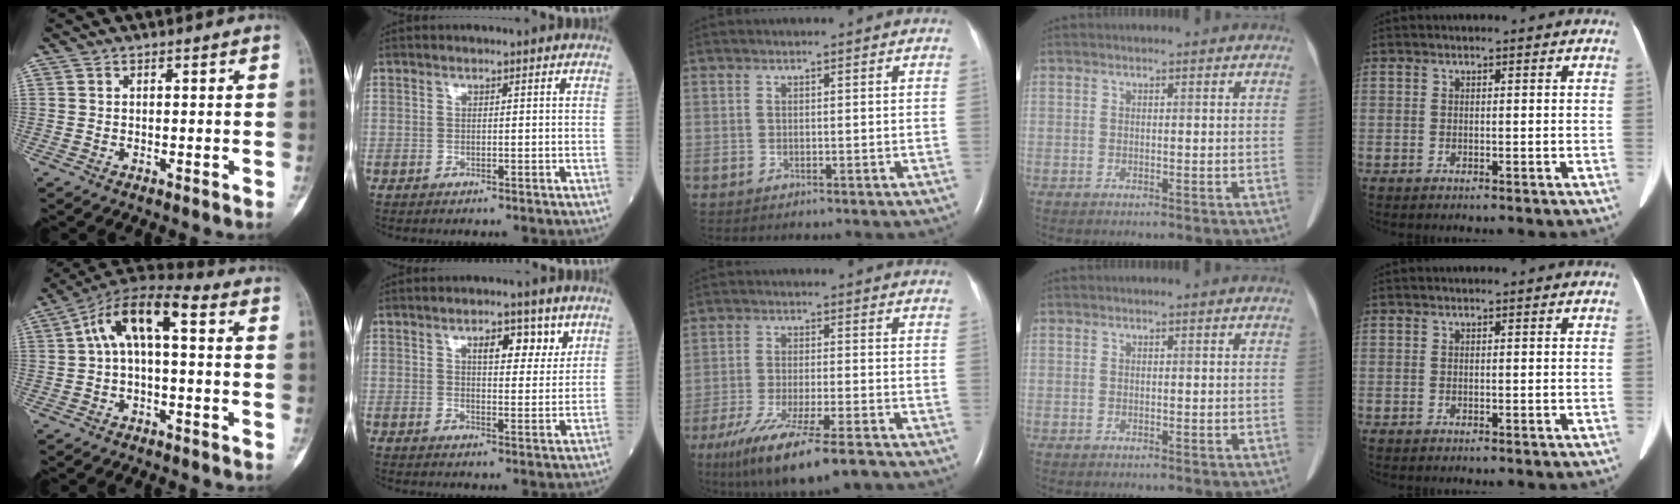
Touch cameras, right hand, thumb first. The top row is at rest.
{"thumb": {"total": 11.1, "force": [1.4, 4.7, 10.0], "torque": [-0.176, 0.048, 0.013]}, "index": {"total": 5.9, "force": [3.2, 2.4, 4.3], "torque": [-0.058, 0.004, 0.045]}, "middle": {"total": 13.5, "force": [-9.5, 1.3, 9.6], "torque": [-0.173, -0.040, -0.158]}}